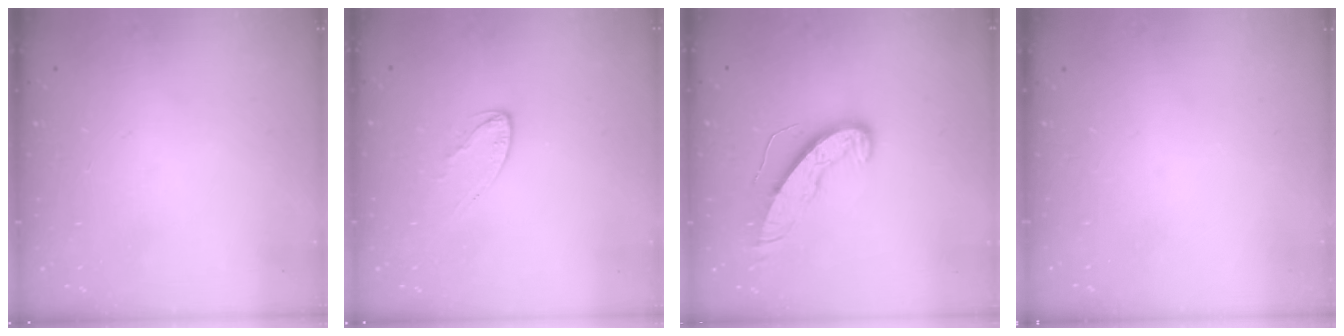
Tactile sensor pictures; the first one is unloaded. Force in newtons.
{"total": 4.9, "press": 4.9, "slide": 0.4}
{"total": 10.0, "press": 10.0, "slide": 0.7}
{"total": 0.0}